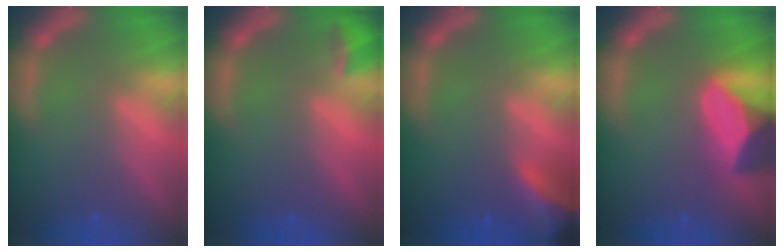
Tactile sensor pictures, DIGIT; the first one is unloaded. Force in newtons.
{"total": 1.9}
{"total": 7.4}
{"total": 9.4}